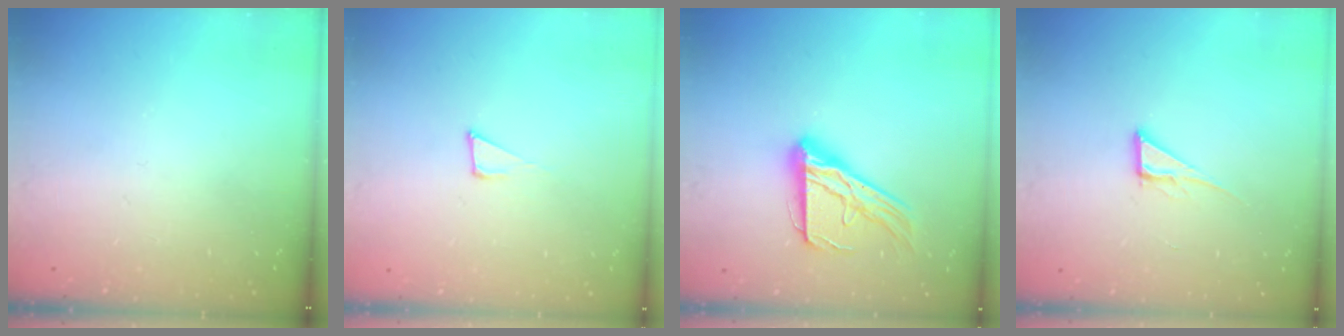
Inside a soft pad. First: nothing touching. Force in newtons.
{"total": 6.3, "press": 6.1, "slide": 1.2}
{"total": 16.5, "press": 16.4, "slide": 1.5}
{"total": 6.1, "press": 6.1, "slide": 0.4}